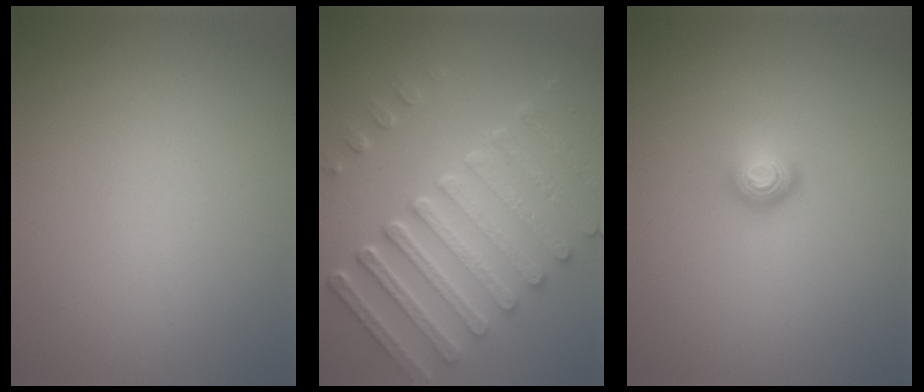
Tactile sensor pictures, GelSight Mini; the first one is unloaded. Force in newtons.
{"total": 8.3, "press": 6.3, "slide": 5.4}
{"total": 1.7, "press": 1.1, "slide": 1.3}